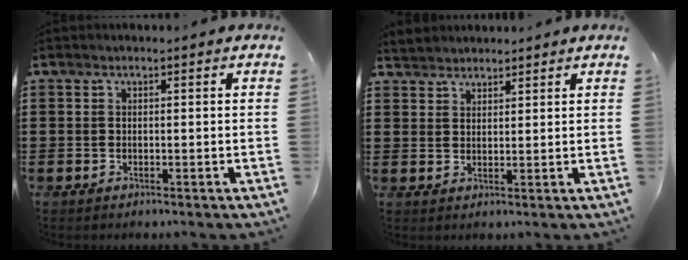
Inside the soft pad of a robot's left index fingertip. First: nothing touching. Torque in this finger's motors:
{"motor_torque": [1.68, 0.46, 0.36, 0.02]}